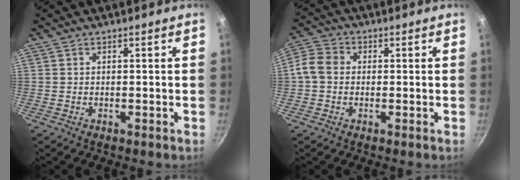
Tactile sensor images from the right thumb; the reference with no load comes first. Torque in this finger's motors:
{"motor_torque": [1.18, 0.96, 0.80, -0.93, 0.05]}